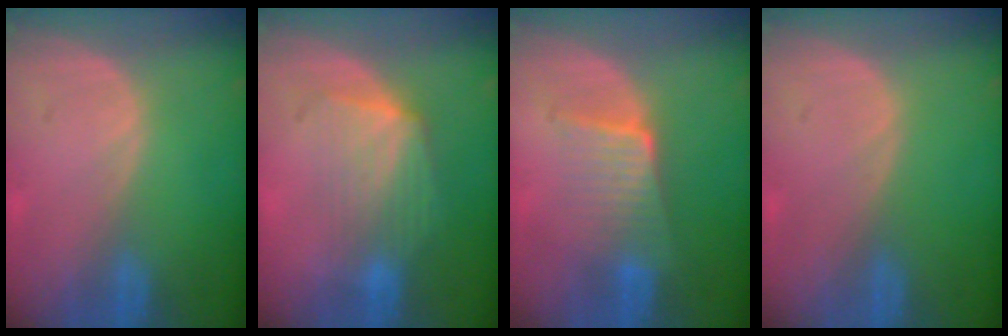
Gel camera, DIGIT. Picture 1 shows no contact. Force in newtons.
{"total": 7.2, "press": 6.6, "slide": 2.9}
{"total": 6.6, "press": 5.8, "slide": 3.3}
{"total": 0.0}